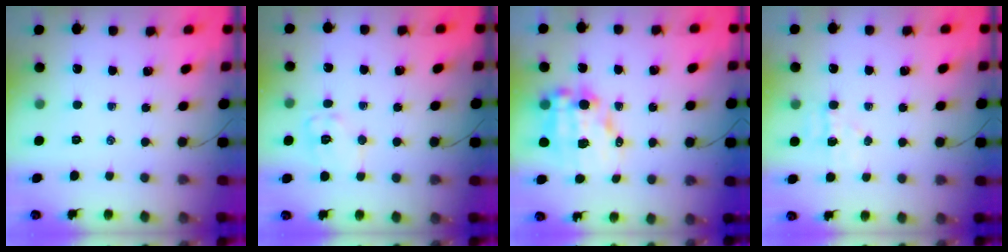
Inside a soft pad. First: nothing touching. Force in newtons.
{"total": 8.7, "press": 8.6, "slide": 0.5}
{"total": 11.0, "press": 10.7, "slide": 2.7}
{"total": 5.5, "press": 5.4, "slide": 1.1}